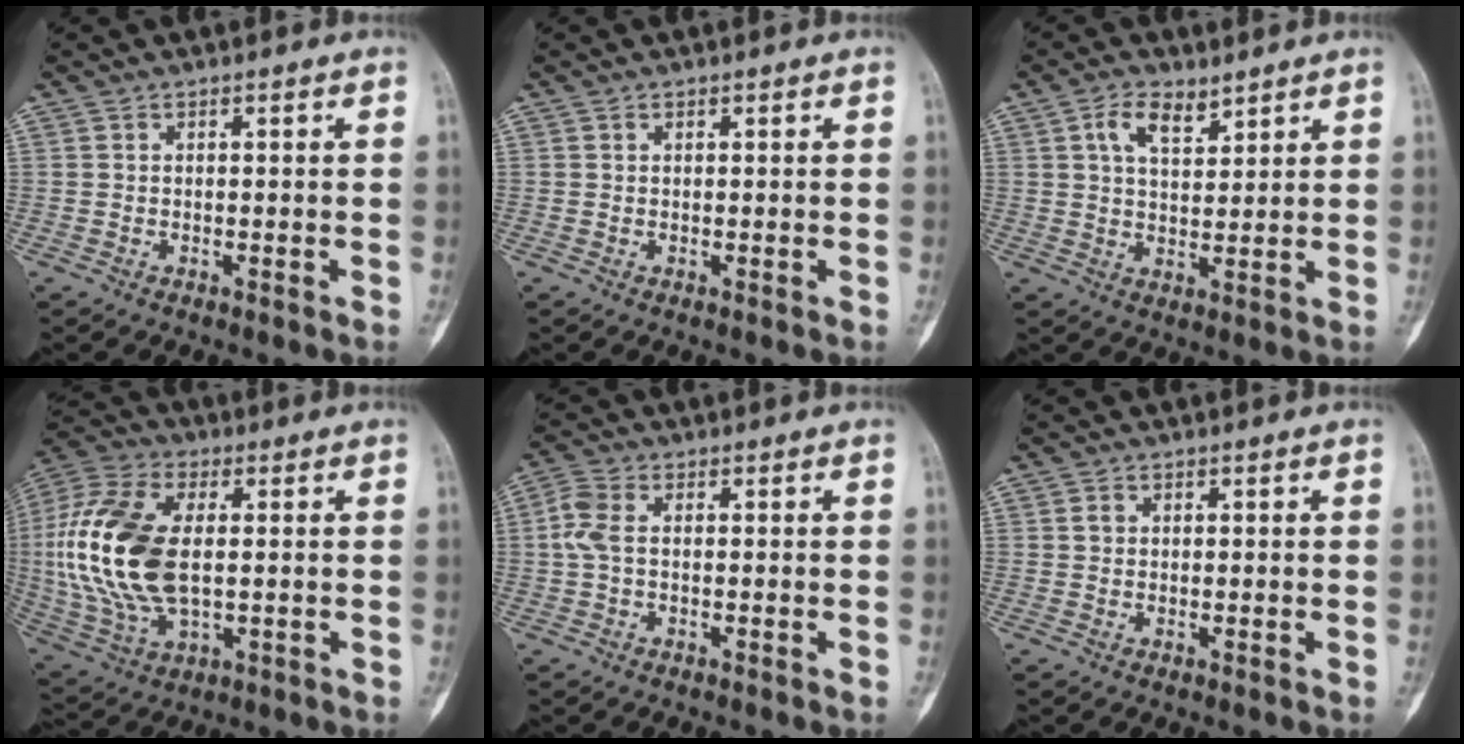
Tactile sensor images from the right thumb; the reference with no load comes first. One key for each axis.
{"total": 0.0}
{"total": 6.0, "fx": 3.5, "fy": 3.0, "fz": 3.9, "tx": -0.058, "ty": -0.016, "tz": 0.063}
{"total": 20.6, "fx": 0.7, "fy": 11.4, "fz": 17.2, "tx": -0.377, "ty": 0.000, "tz": 0.016}
{"total": 4.2, "fx": 0.0, "fy": 2.4, "fz": 3.4, "tx": -0.092, "ty": 0.009, "tz": -0.010}
{"total": 1.1, "fx": 0.2, "fy": 1.0, "fz": 0.5, "tx": -0.005, "ty": 0.002, "tz": 0.002}